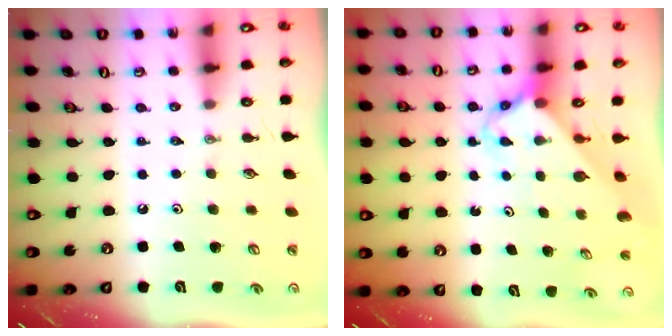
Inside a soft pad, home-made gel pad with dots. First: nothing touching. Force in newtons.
{"total": 2.9, "press": 2.9, "slide": 0.2}